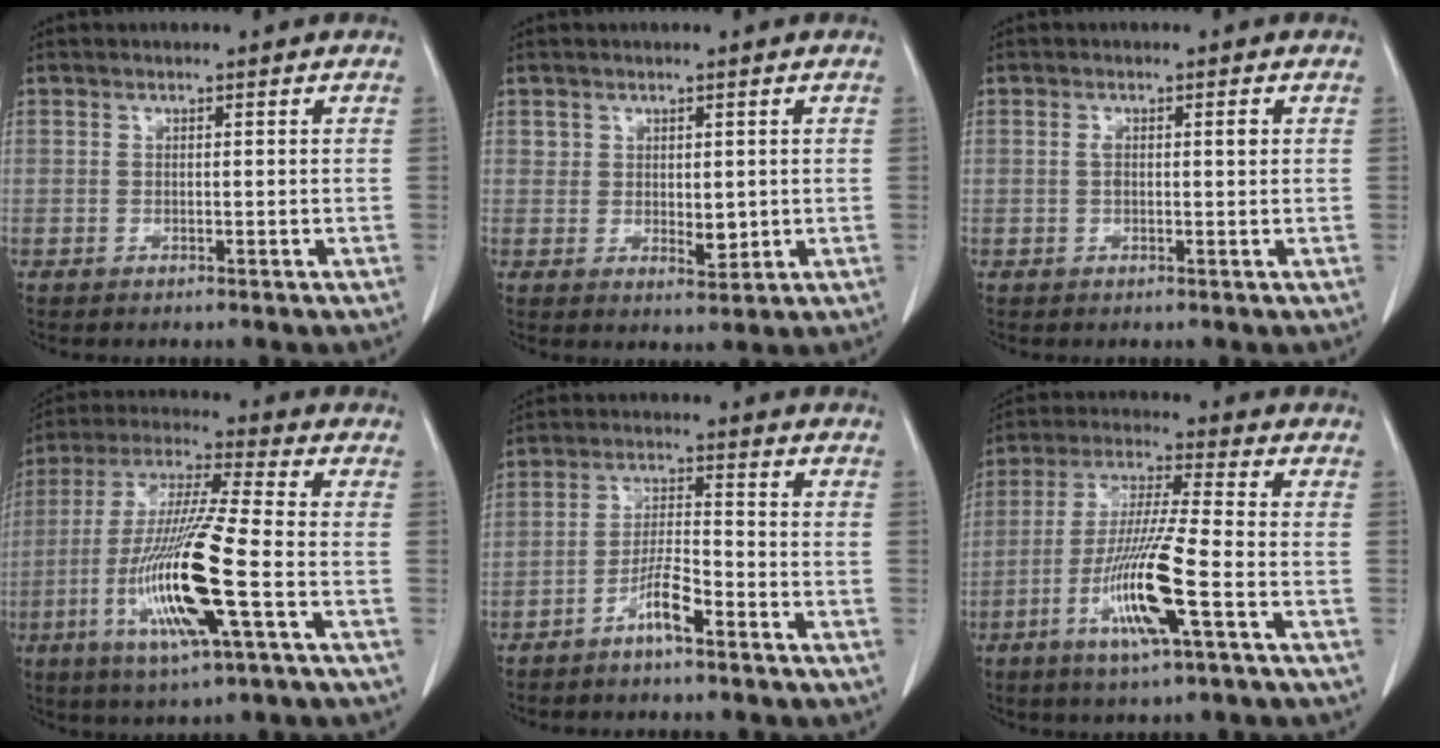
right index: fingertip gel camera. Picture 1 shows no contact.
{"total": 3.1, "force": [0.4, 2.1, 2.3], "torque": [-0.029, -0.008, 0.012]}
{"total": 2.1, "force": [0.4, 0.6, 2.0], "torque": [-0.040, 0.011, 0.009]}
{"total": 16.6, "force": [-4.9, 0.6, 15.8], "torque": [-0.326, -0.019, -0.094]}
{"total": 5.3, "force": [-3.5, 0.5, 3.9], "torque": [-0.082, 0.005, -0.067]}
{"total": 12.7, "force": [-4.7, 0.0, 11.8], "torque": [-0.236, -0.016, -0.092]}